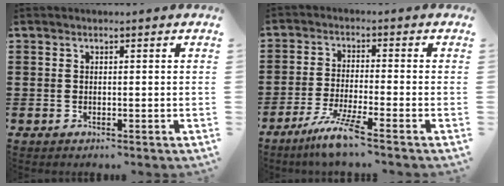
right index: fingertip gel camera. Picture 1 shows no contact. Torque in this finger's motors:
{"motor_torque": [1.04, 1.09, 0.58, 0.16]}